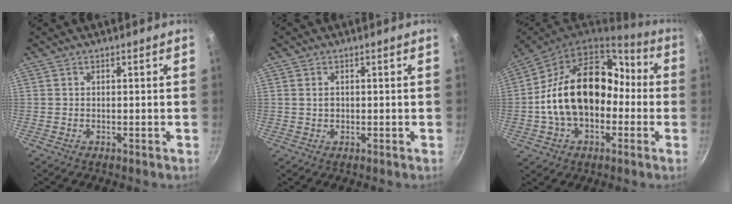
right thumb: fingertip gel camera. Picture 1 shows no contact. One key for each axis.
{"total": 1.7, "fx": 0.3, "fy": 1.3, "fz": 1.1, "tx": -0.016, "ty": 0.001, "tz": 0.006}
{"total": 22.4, "fx": -1.6, "fy": 15.7, "fz": 15.9, "tx": -0.244, "ty": 0.066, "tz": -0.028}